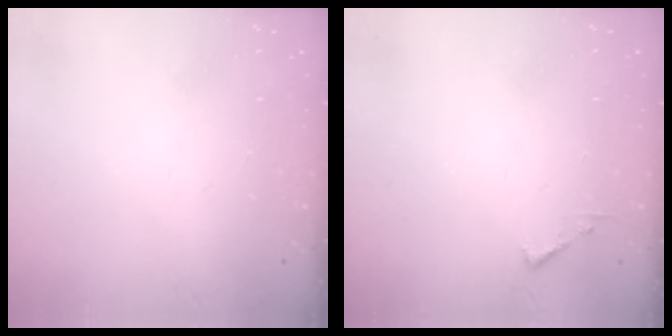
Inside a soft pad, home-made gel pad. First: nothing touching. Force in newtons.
{"total": 3.6, "press": 3.6, "slide": 0.4}